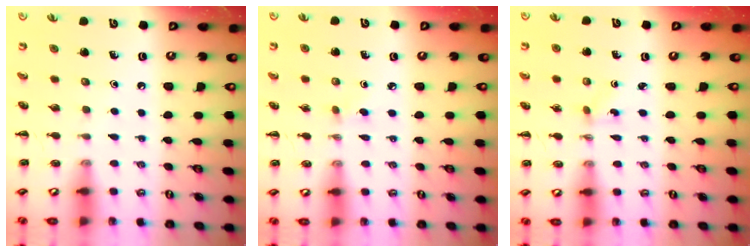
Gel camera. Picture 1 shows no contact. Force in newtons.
{"total": 3.2, "press": 2.9, "slide": 1.4}
{"total": 0.9, "press": 0.7, "slide": 0.5}